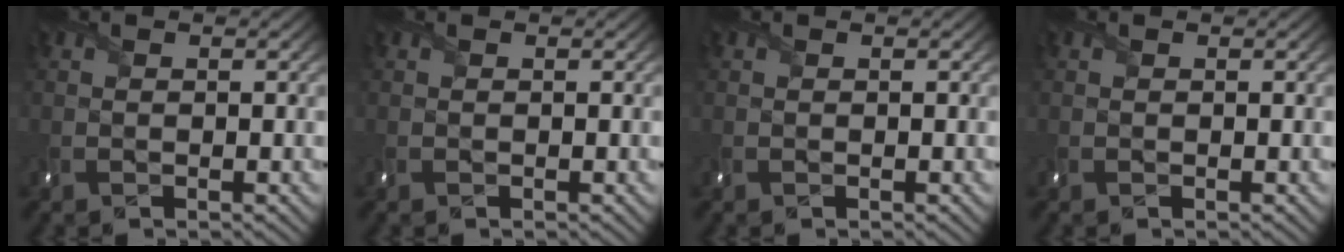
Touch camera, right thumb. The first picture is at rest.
{"total": 0.0}
{"total": 0.0}
{"total": 0.0}